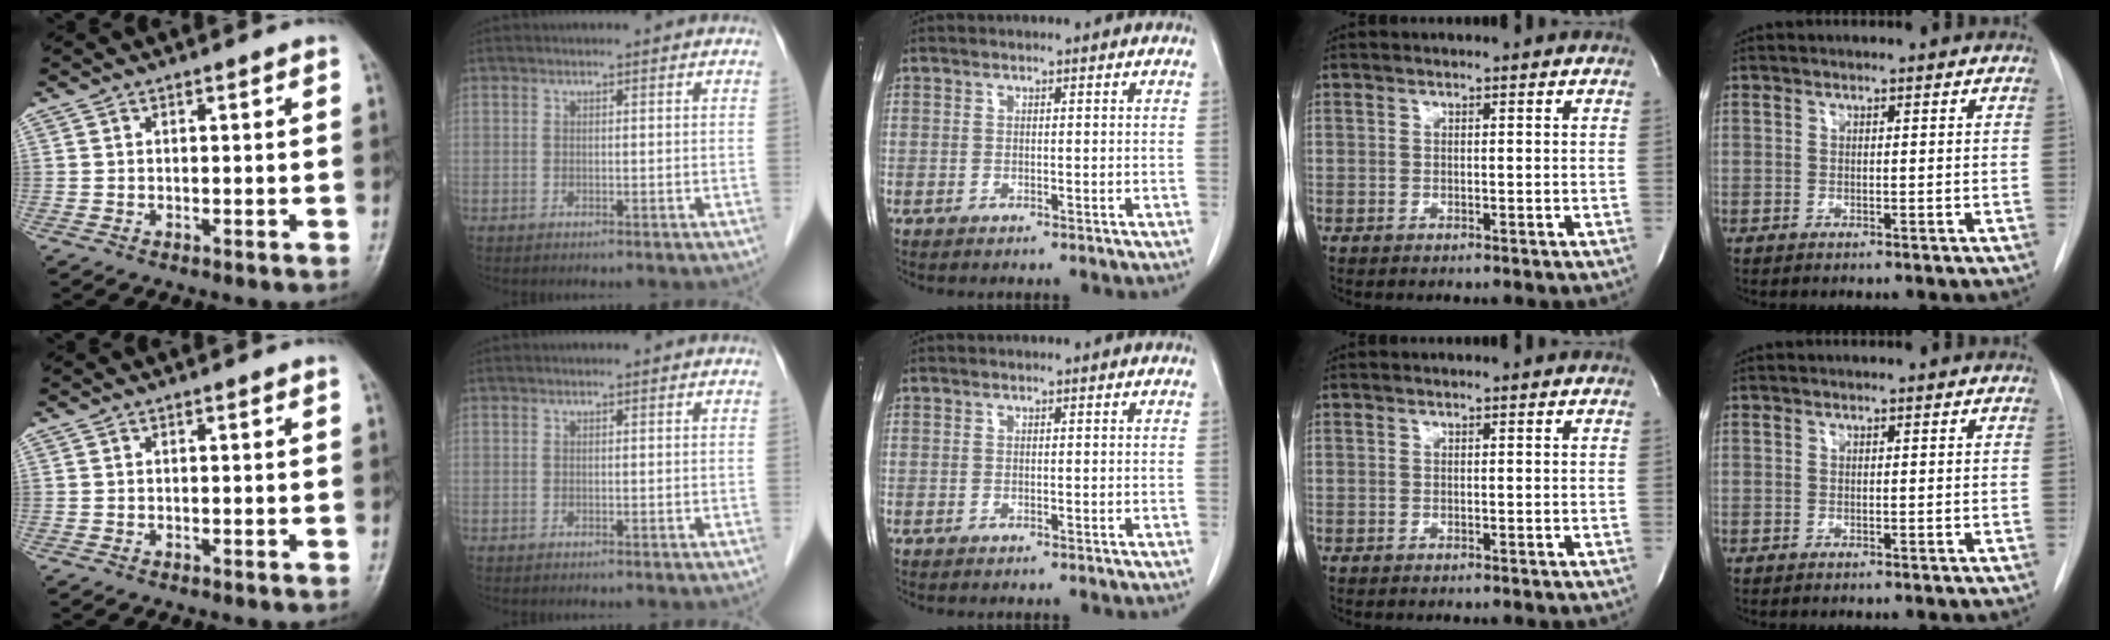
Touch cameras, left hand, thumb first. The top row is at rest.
{}